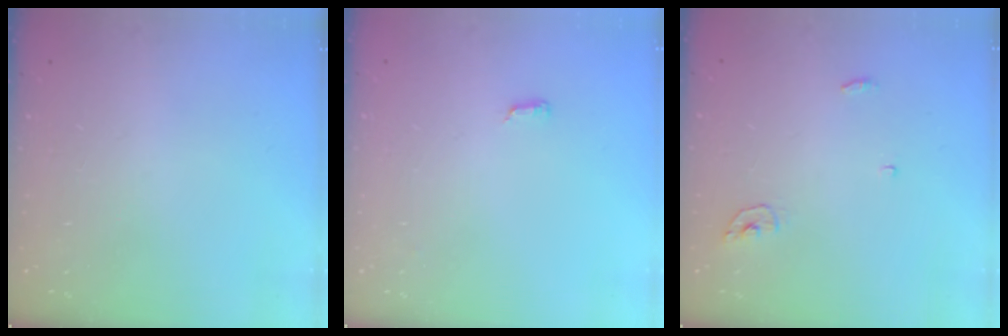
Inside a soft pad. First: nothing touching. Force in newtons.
{"total": 6.4, "press": 3.8, "slide": 5.1}
{"total": 3.7, "press": 3.6, "slide": 0.3}